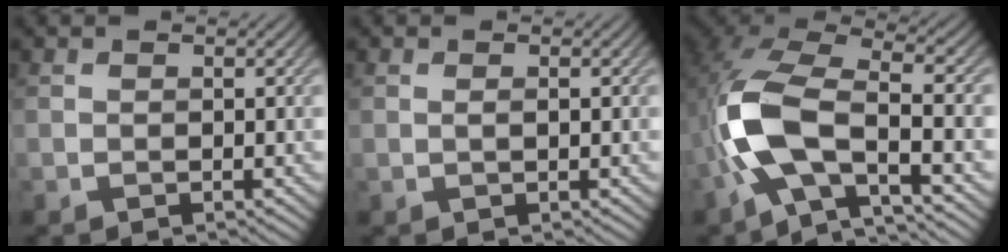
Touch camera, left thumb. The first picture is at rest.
{"total": 0.8, "force": [0.1, 0.1, 0.8], "torque": [-0.013, 0.001, 0.002]}
{"total": 12.8, "force": [-3.8, 5.5, 10.9], "torque": [-0.238, -0.012, -0.083]}